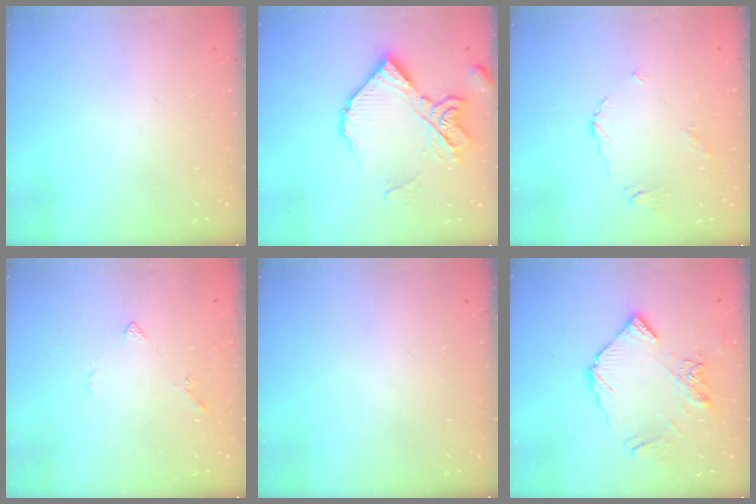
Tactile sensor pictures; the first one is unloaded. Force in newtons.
{"total": 17.0, "press": 16.9, "slide": 1.8}
{"total": 4.6, "press": 4.6, "slide": 0.5}
{"total": 3.9, "press": 3.9, "slide": 0.7}
{"total": 0.0}
{"total": 11.6, "press": 11.5, "slide": 1.3}